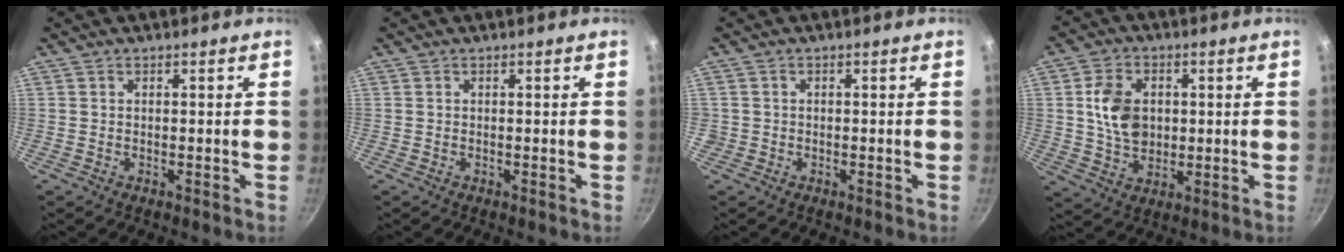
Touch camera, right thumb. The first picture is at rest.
{"total": 0.0}
{"total": 1.1, "force": [-0.2, 1.1, 0.0], "torque": [0.004, 0.006, -0.002]}
{"total": 9.8, "force": [1.4, 7.2, 6.5], "torque": [-0.097, 0.000, 0.026]}